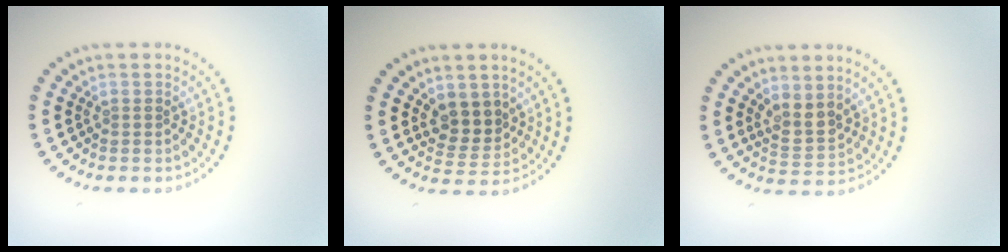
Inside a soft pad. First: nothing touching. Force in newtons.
{"total": 2.9, "press": 2.5, "slide": 1.4}
{"total": 2.4, "press": 2.0, "slide": 1.3}